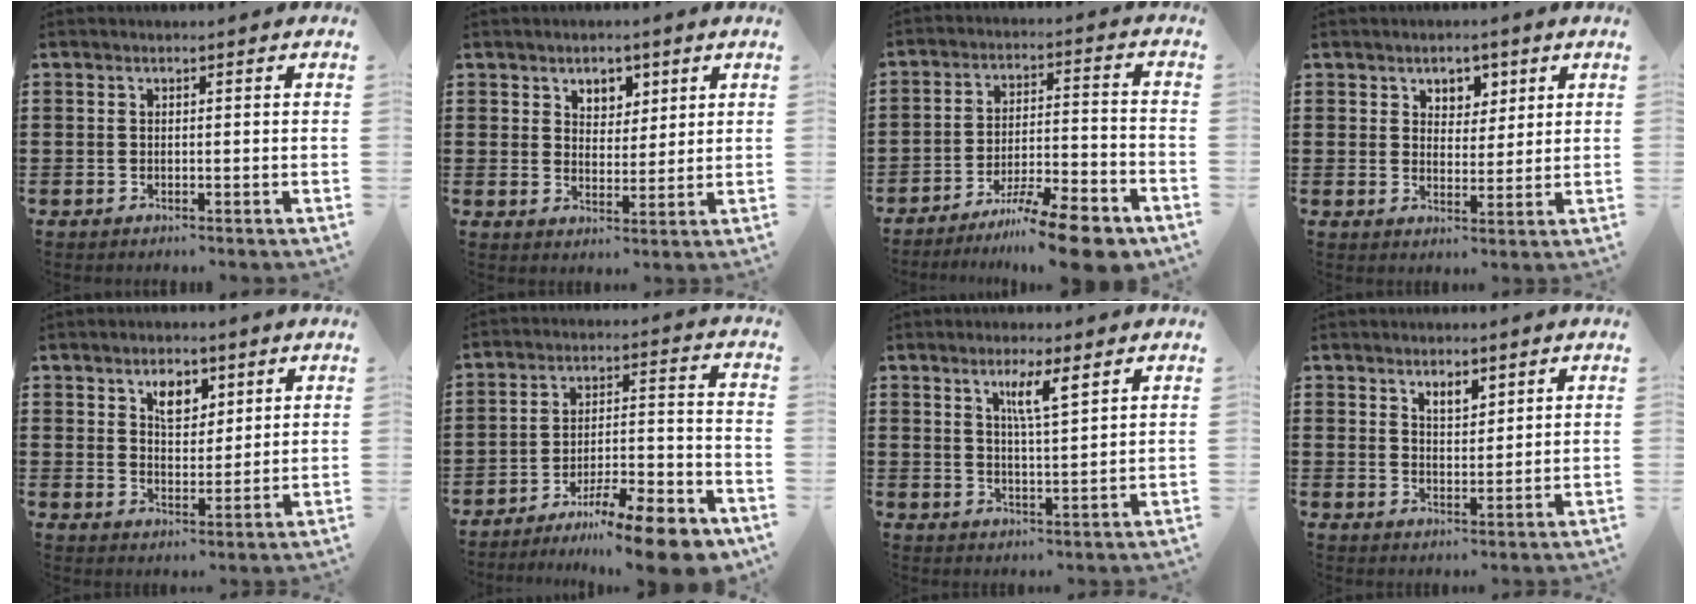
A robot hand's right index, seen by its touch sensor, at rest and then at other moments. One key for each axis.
{"total": 3.8, "fx": 2.6, "fy": 2.6, "fz": 0.9, "tx": -0.024, "ty": 0.010, "tz": 0.045}
{"total": 11.1, "fx": -8.9, "fy": 1.2, "fz": 6.5, "tx": -0.103, "ty": 0.022, "tz": -0.168}
{"total": 3.6, "fx": 2.3, "fy": 2.7, "fz": 0.7, "tx": -0.021, "ty": 0.010, "tz": 0.040}
{"total": 4.7, "fx": 2.7, "fy": 2.7, "fz": 2.7, "tx": -0.048, "ty": 0.004, "tz": 0.044}
{"total": 11.5, "fx": -9.4, "fy": 1.4, "fz": 6.5, "tx": -0.084, "ty": 0.031, "tz": -0.175}
{"total": 4.8, "fx": 2.6, "fy": 0.5, "fz": 3.9, "tx": -0.077, "ty": 0.001, "tz": 0.041}
{"total": 2.9, "fx": 2.3, "fy": 1.2, "fz": 1.3, "tx": -0.023, "ty": 0.001, "tz": 0.041}